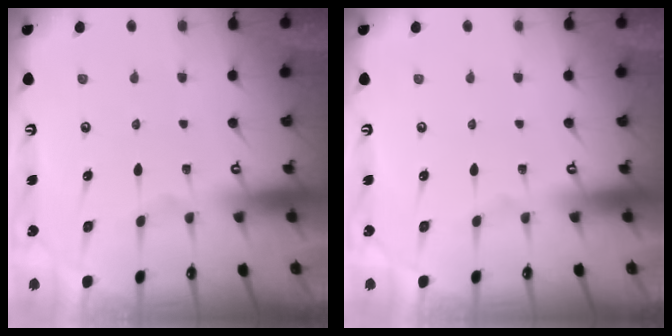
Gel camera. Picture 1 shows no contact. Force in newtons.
{"total": 0.0}